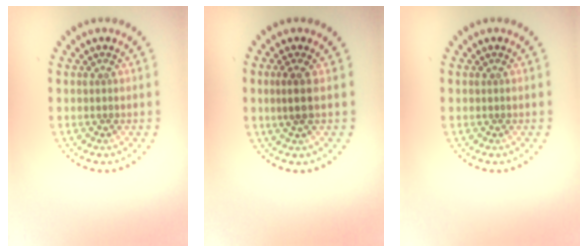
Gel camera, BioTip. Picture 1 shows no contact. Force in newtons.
{"total": 1.7, "press": 1.3, "slide": 1.1}
{"total": 0.0}